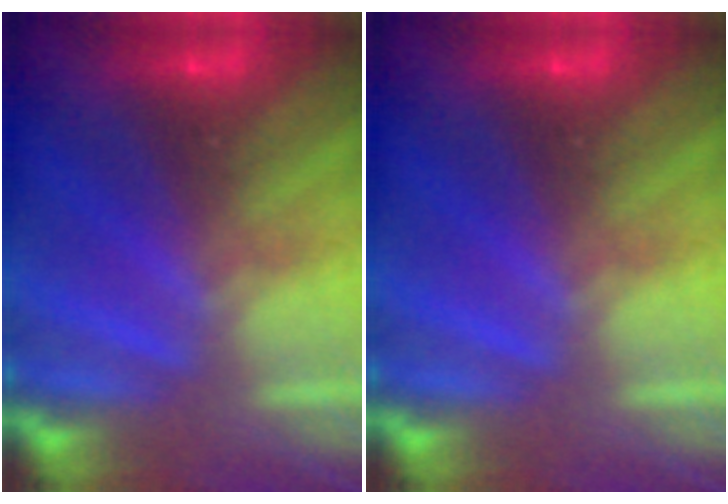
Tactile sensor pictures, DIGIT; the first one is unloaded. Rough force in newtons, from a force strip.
{"total": 0.0}